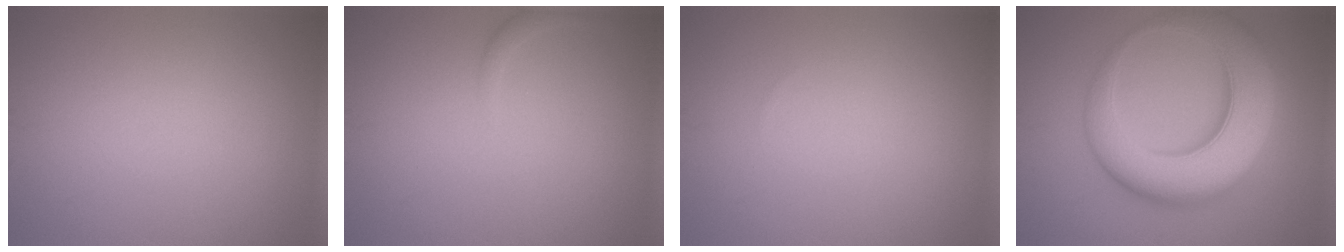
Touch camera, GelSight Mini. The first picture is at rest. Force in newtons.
{"total": 0.8, "press": 0.8, "slide": 0.1}
{"total": 0.0}
{"total": 10.1, "press": 10.1, "slide": 0.5}